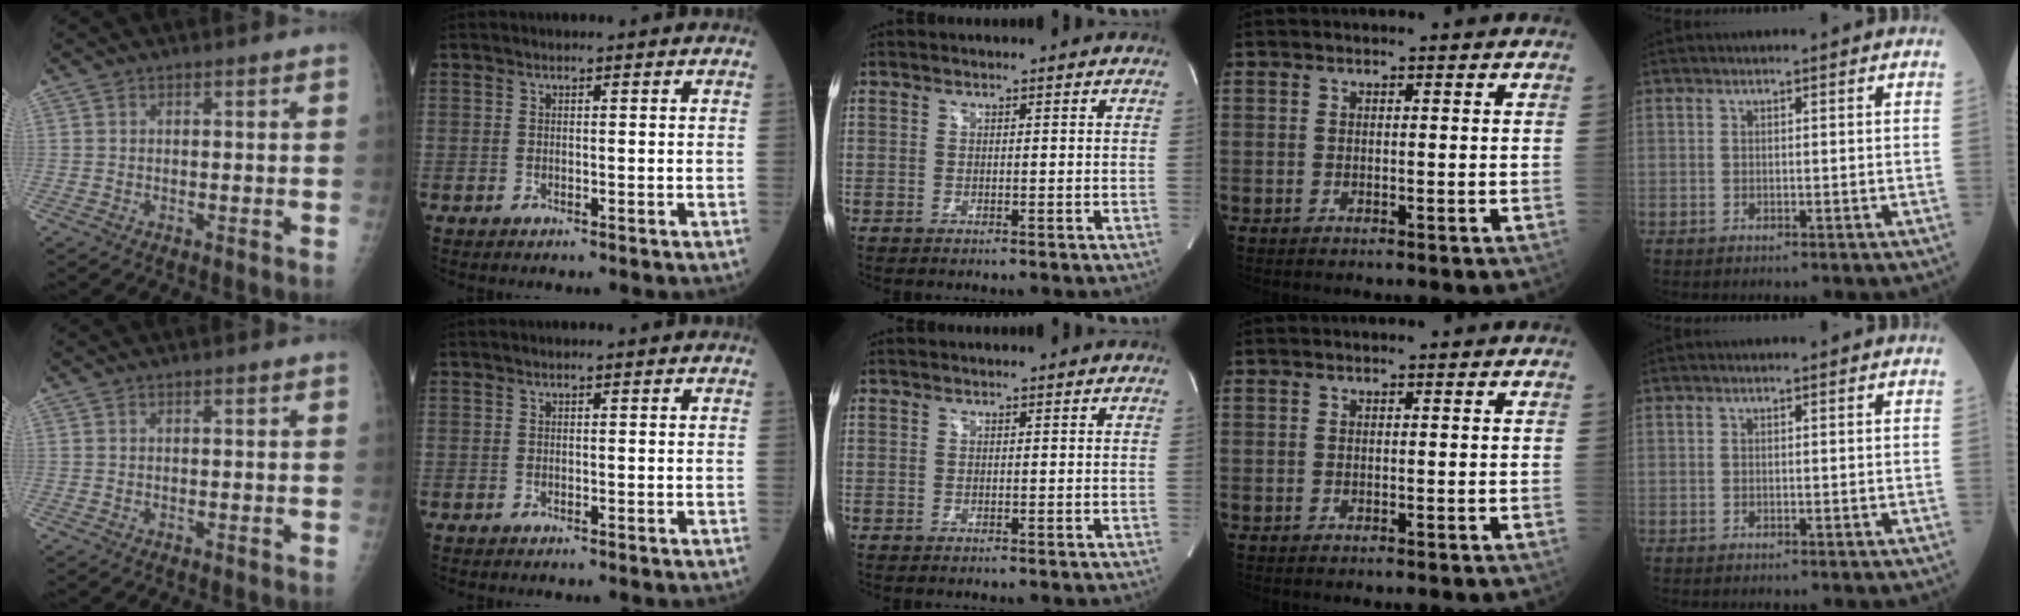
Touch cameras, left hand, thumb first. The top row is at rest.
{}